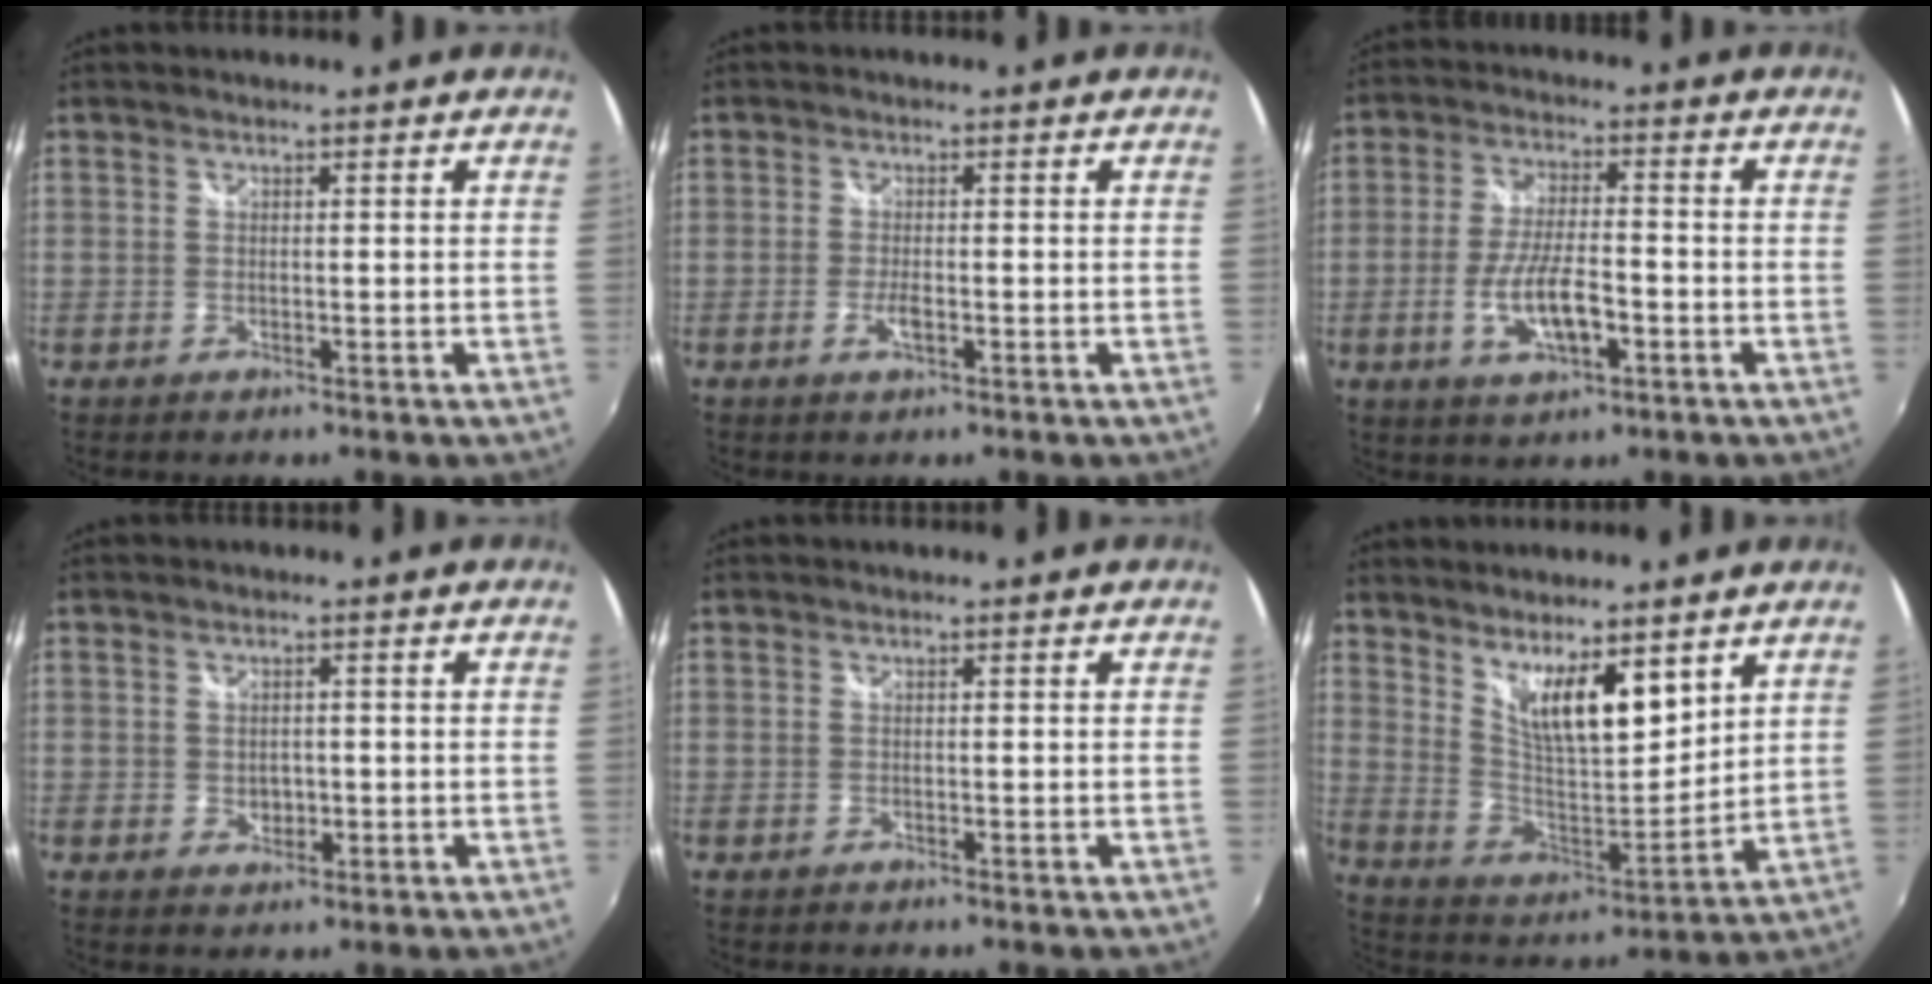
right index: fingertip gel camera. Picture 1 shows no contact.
{"total": 2.4, "force": [-0.8, 0.7, 2.1], "torque": [-0.044, -0.004, -0.015]}
{"total": 9.3, "force": [-3.1, 3.0, 8.2], "torque": [-0.162, -0.008, -0.054]}
{"total": 2.9, "force": [-0.4, 2.3, 1.6], "torque": [-0.025, -0.003, -0.005]}
{"total": 0.0}
{"total": 12.6, "force": [7.6, 4.0, 9.1], "torque": [-0.149, -0.011, 0.147]}